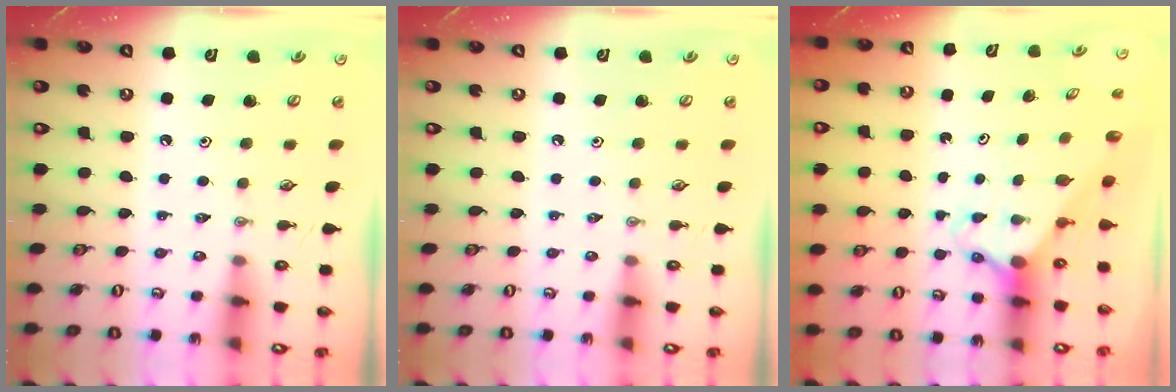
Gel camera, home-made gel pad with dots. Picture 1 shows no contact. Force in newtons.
{"total": 0.0}
{"total": 2.6, "press": 2.6, "slide": 0.2}